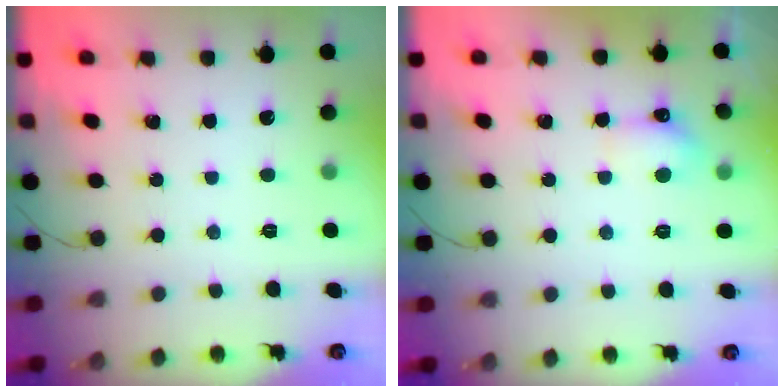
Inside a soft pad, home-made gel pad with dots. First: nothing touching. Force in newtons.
{"total": 6.0, "press": 5.9, "slide": 1.1}